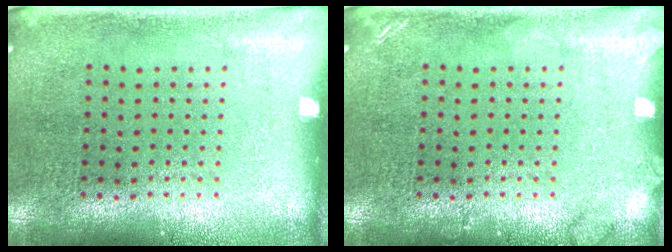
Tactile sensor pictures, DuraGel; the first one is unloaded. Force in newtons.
{"total": 1.2, "press": 1.1, "slide": 0.2}